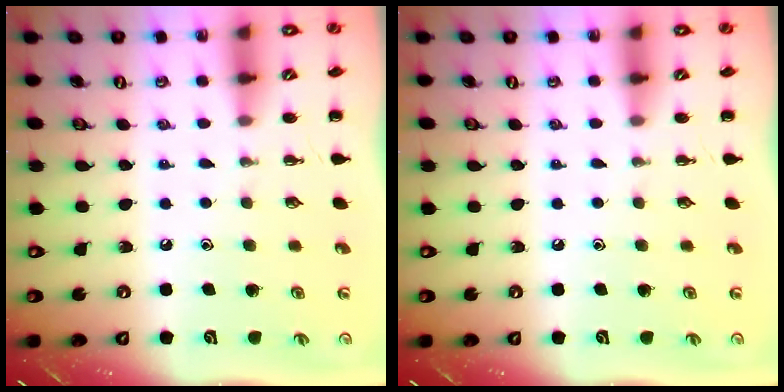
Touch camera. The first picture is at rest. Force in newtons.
{"total": 0.0}